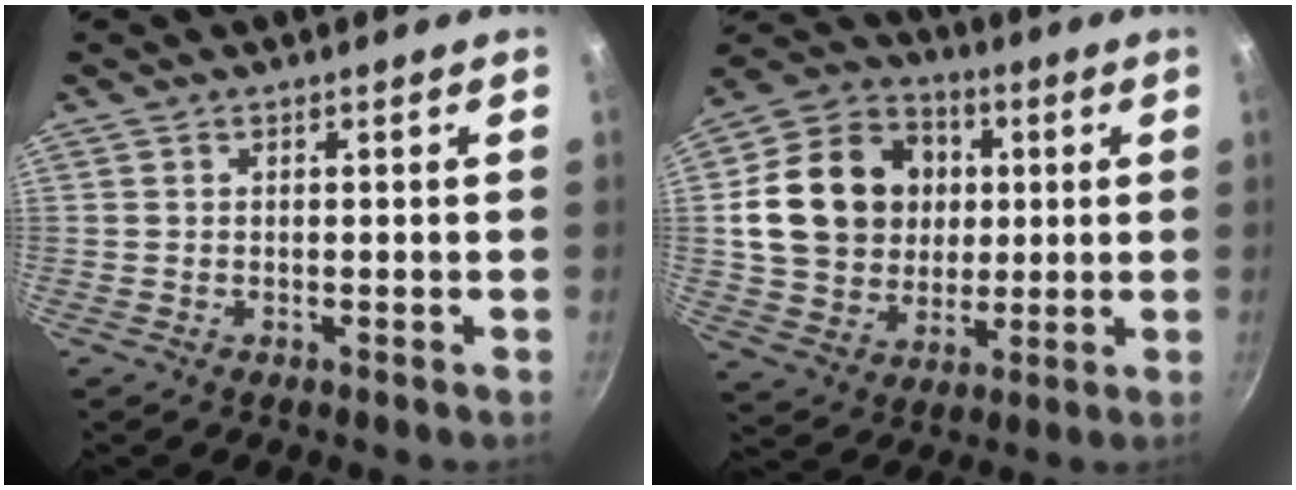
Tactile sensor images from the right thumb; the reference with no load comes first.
{"total": 20.4, "force": [2.7, 16.9, 11.0], "torque": [-0.167, 0.017, 0.051]}